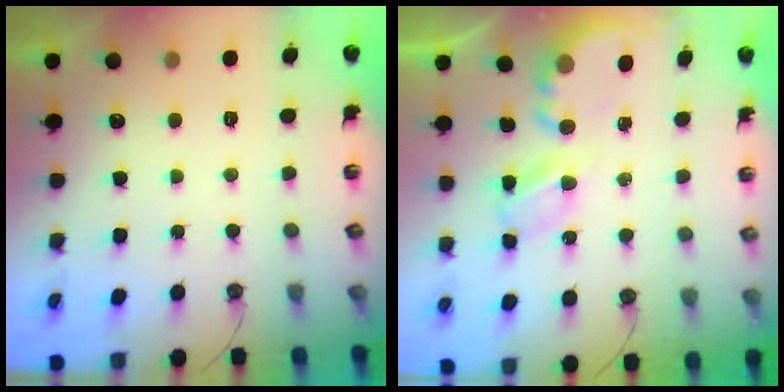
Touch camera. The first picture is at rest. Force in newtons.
{"total": 5.4, "press": 5.4, "slide": 0.1}